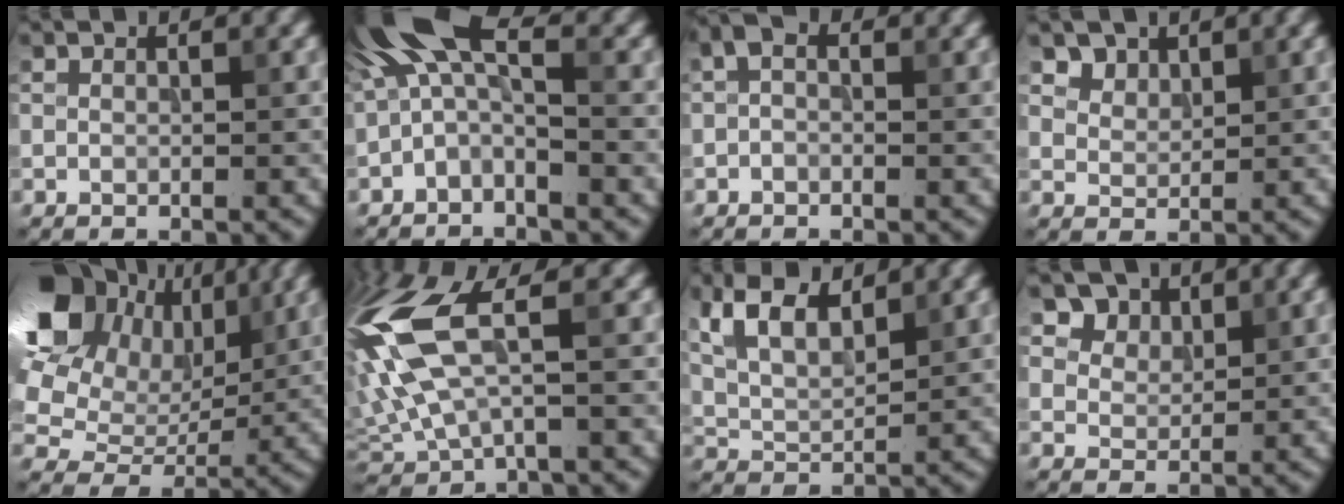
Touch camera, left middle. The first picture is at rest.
{"total": 6.1, "force": [0.2, 2.6, 5.5], "torque": [-0.105, 0.027, -0.016]}
{"total": 1.5, "force": [-0.2, 0.9, 1.1], "torque": [-0.024, 0.005, -0.011]}
{"total": 3.0, "force": [2.2, 1.8, 0.9], "torque": [-0.032, -0.019, 0.063]}
{"total": 15.1, "force": [5.5, 10.7, 9.1], "torque": [-0.204, 0.039, 0.096]}
{"total": 9.8, "force": [1.2, 4.3, 8.7], "torque": [-0.215, 0.005, 0.015]}
{"total": 6.3, "force": [3.7, 2.7, 4.3], "torque": [-0.092, 0.017, 0.061]}
{"total": 5.0, "force": [3.4, 3.2, 1.9], "torque": [-0.055, -0.015, 0.069]}